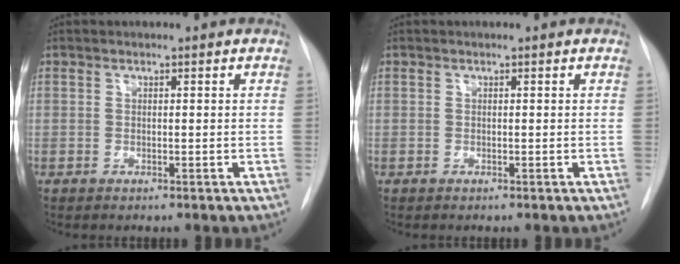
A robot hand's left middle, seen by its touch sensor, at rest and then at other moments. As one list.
[{"total": 0.0}]